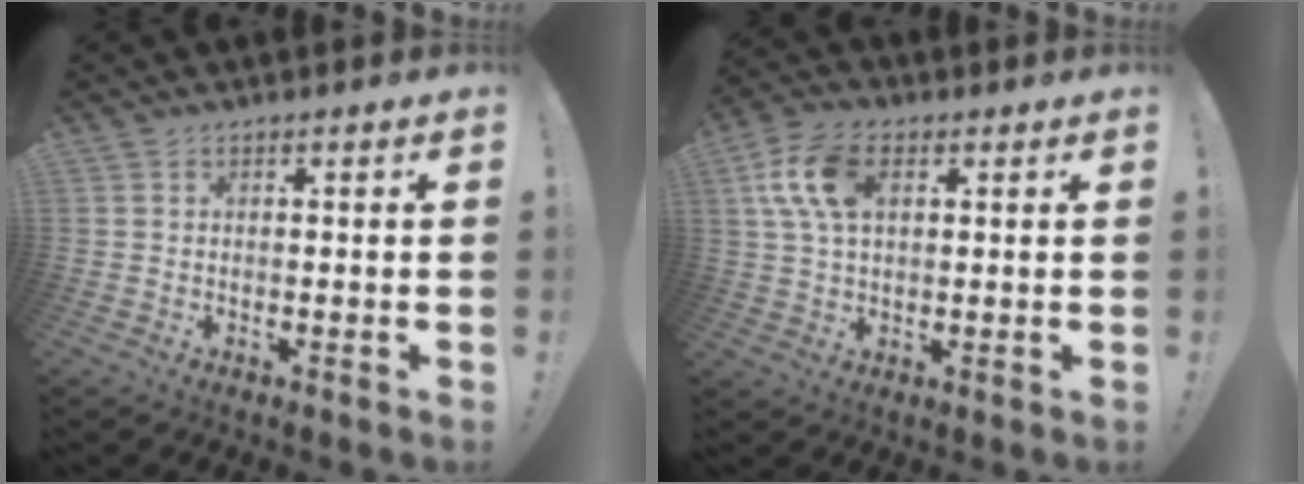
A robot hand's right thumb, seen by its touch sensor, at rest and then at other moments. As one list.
[{"total": 12.5, "force": [3.6, 7.6, 9.2], "torque": [-0.182, 0.009, 0.070]}]